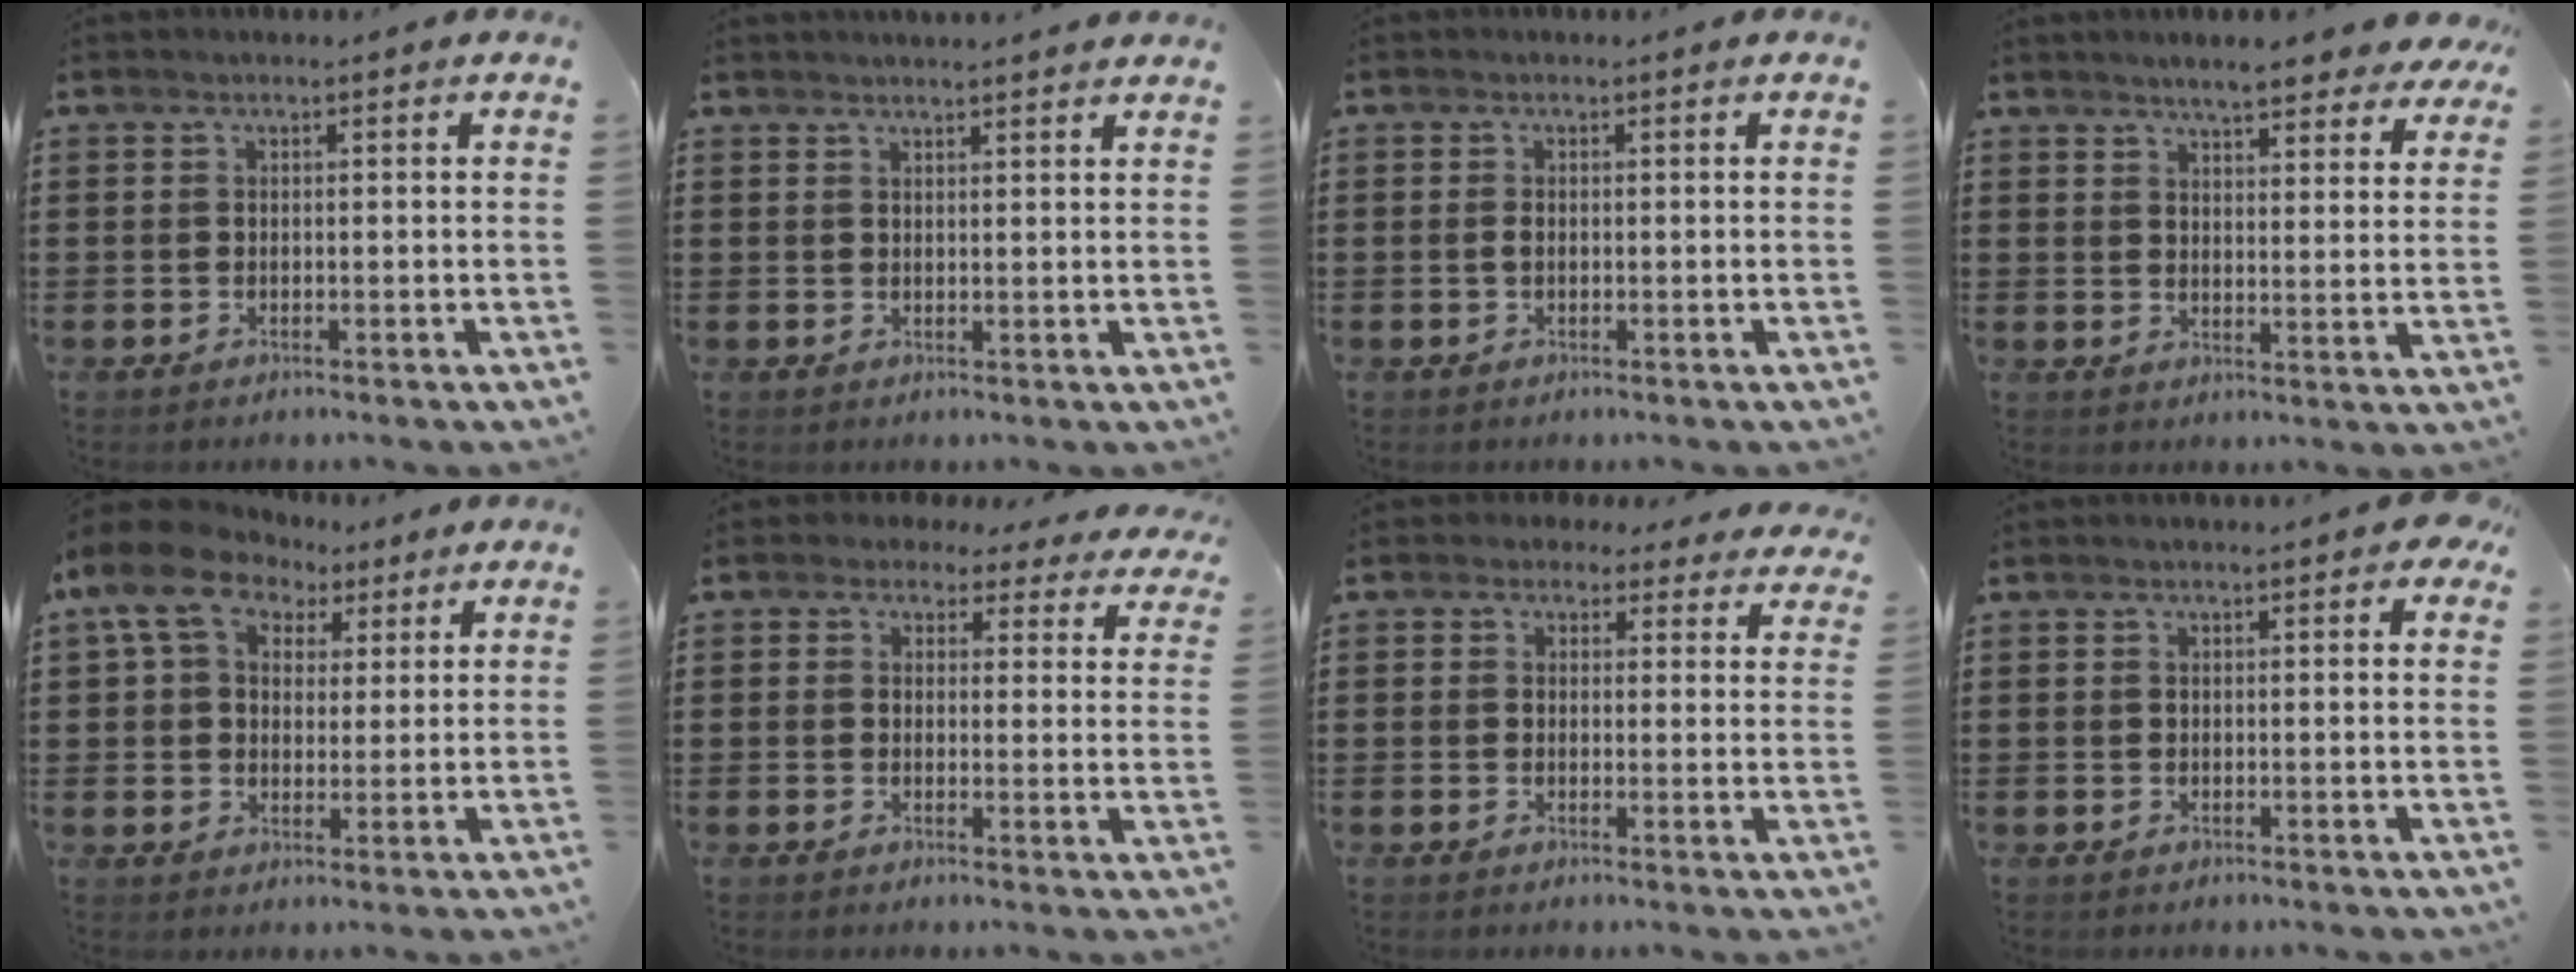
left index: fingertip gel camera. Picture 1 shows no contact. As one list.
[{"total": 1.7, "force": [1.7, -0.2, 0.2], "torque": [-0.007, 0.000, 0.033]}, {"total": 1.1, "force": [-0.2, 0.5, 0.9], "torque": [-0.027, -0.003, -0.007]}, {"total": 5.6, "force": [5.1, 0.4, 2.3], "torque": [-0.054, -0.018, 0.090]}, {"total": 9.2, "force": [4.8, 6.5, 4.4], "torque": [-0.107, 0.004, 0.089]}, {"total": 2.6, "force": [2.1, 1.4, 0.7], "torque": [-0.027, -0.005, 0.036]}, {"total": 2.7, "force": [2.0, 1.6, 0.6], "torque": [-0.015, -0.001, 0.035]}, {"total": 1.5, "force": [1.0, 0.3, 1.0], "torque": [-0.022, 0.004, 0.019]}]